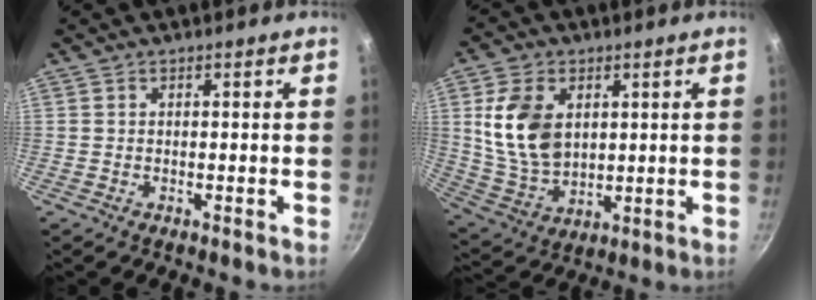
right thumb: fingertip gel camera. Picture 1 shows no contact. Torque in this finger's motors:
{"motor_torque": [-0.55, 0.96, 0.94, 0.09, 0.06]}